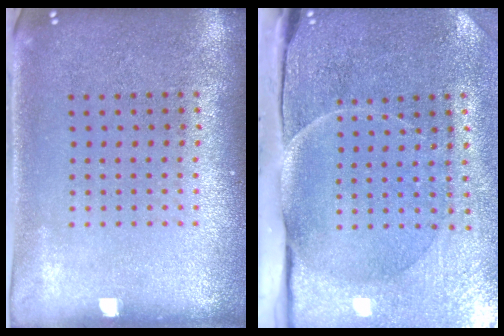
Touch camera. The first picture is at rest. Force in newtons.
{"total": 4.8, "press": 3.9, "slide": 2.8}